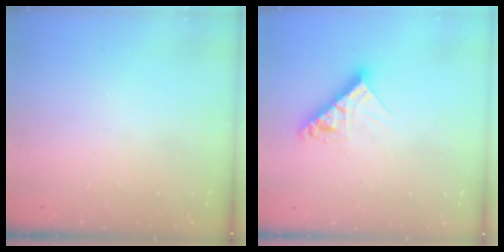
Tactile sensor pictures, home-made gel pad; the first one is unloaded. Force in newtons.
{"total": 9.7, "press": 9.7, "slide": 0.8}